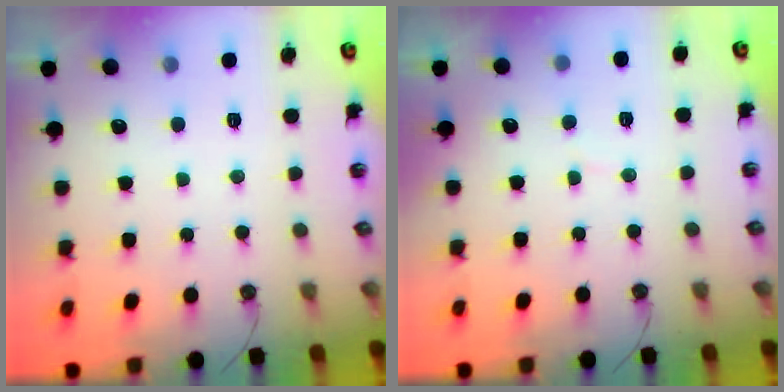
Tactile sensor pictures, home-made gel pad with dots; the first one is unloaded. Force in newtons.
{"total": 2.9, "press": 2.9, "slide": 0.3}